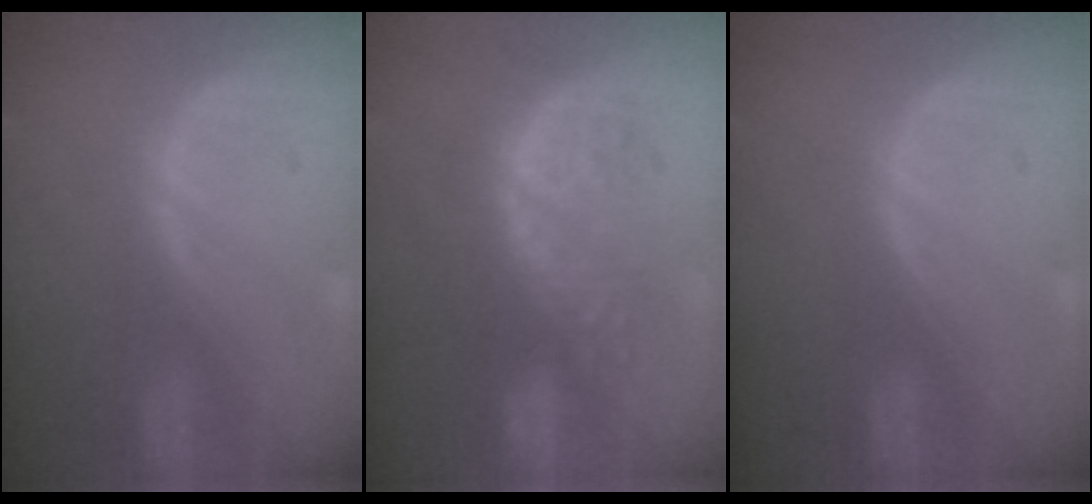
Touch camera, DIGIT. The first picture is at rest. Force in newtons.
{"total": 8.9, "press": 8.7, "slide": 1.8}
{"total": 0.0}